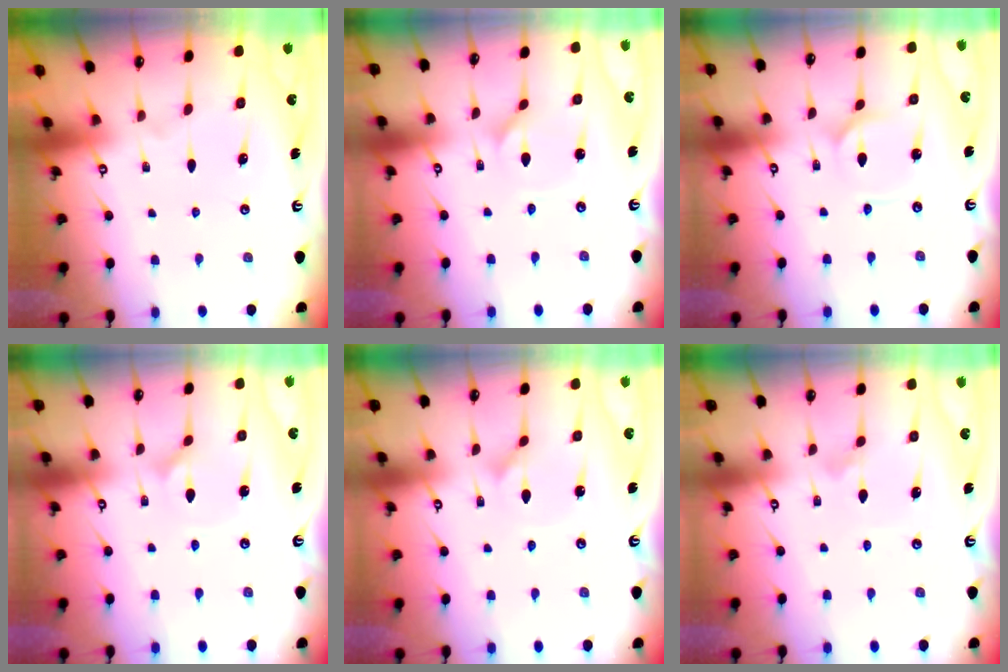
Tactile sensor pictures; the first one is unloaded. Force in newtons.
{"total": 1.1, "press": 1.1, "slide": 0.1}
{"total": 2.3, "press": 2.2, "slide": 0.3}
{"total": 2.5, "press": 2.5, "slide": 0.3}
{"total": 0.9, "press": 0.9, "slide": 0.0}
{"total": 0.8, "press": 0.8, "slide": 0.1}